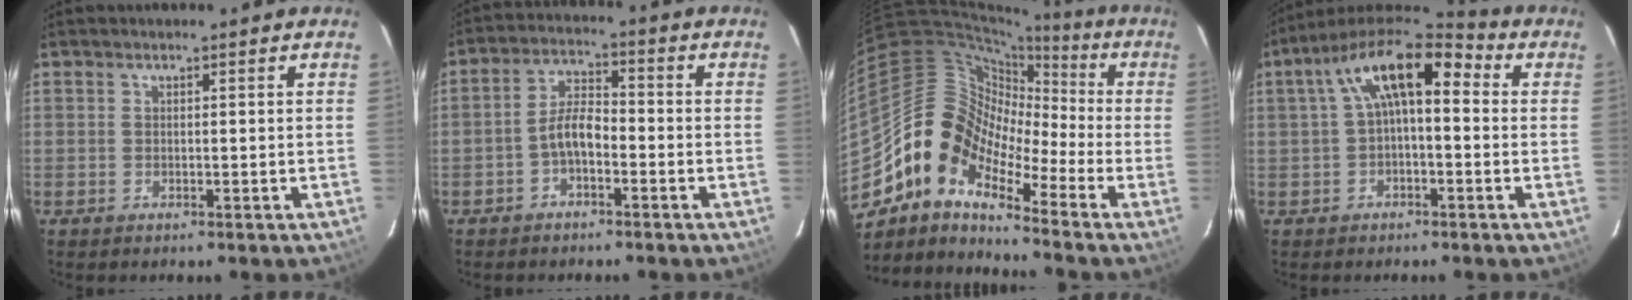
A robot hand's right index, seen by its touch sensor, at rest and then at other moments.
{"total": 5.1, "force": [-2.5, 2.2, 3.8], "torque": [-0.079, 0.017, -0.047]}
{"total": 12.7, "force": [-7.9, 6.9, 7.1], "torque": [-0.114, 0.018, -0.178]}
{"total": 12.5, "force": [2.3, 5.6, 10.9], "torque": [-0.200, 0.041, 0.033]}